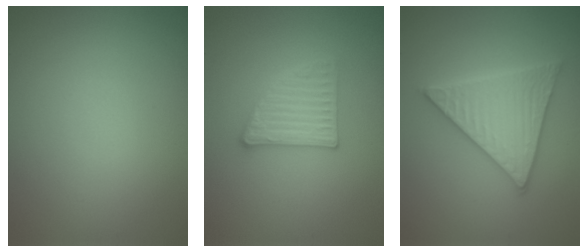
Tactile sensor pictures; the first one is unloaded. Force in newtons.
{"total": 2.8, "press": 2.7, "slide": 0.5}
{"total": 5.6, "press": 5.5, "slide": 0.7}